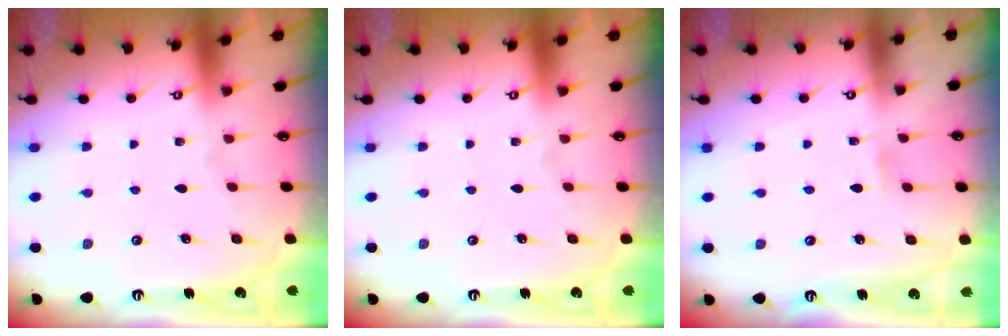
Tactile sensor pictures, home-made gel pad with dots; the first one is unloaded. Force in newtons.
{"total": 0.0}
{"total": 3.2, "press": 3.2, "slide": 0.3}